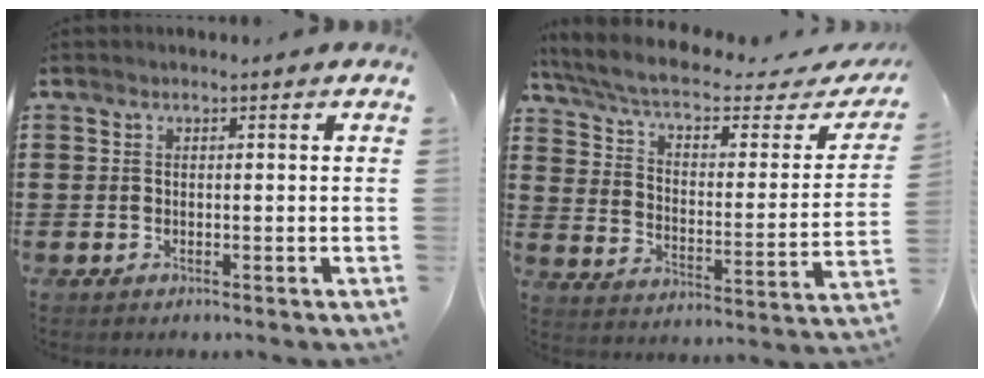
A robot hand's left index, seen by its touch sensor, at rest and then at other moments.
{"total": 6.8, "force": [5.2, 1.3, 4.3], "torque": [-0.105, -0.034, 0.086]}